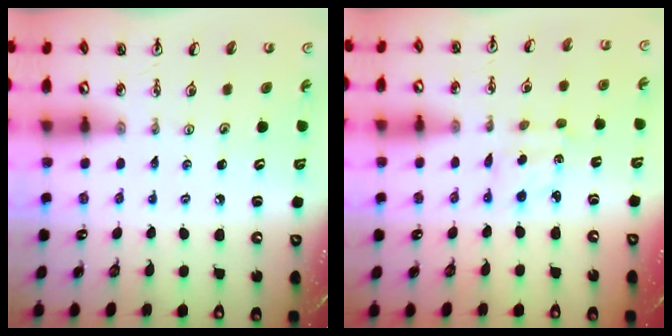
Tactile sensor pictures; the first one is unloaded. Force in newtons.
{"total": 2.2, "press": 2.1, "slide": 0.6}